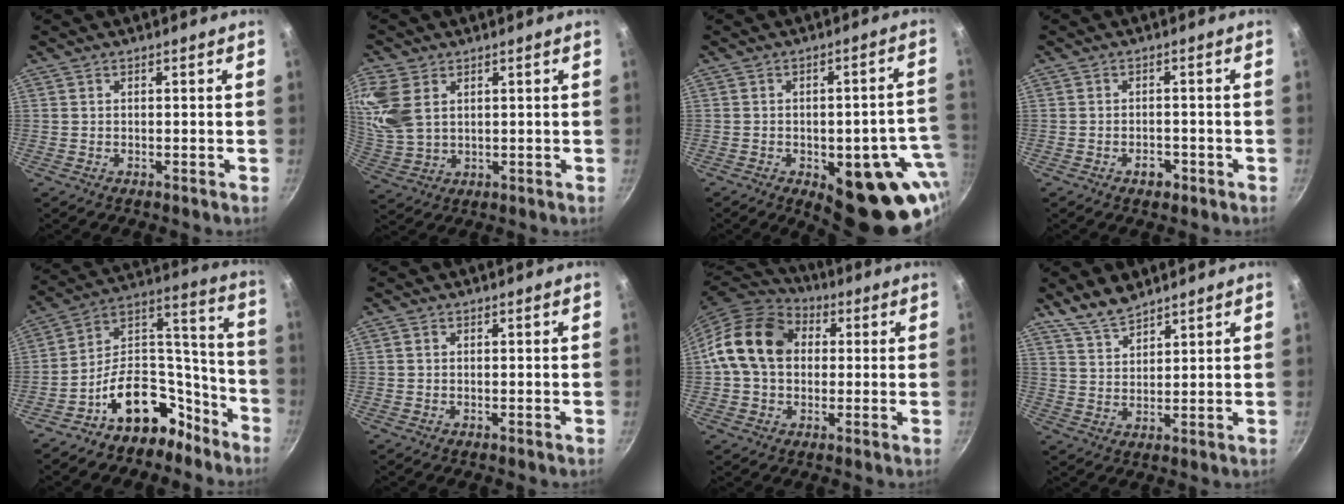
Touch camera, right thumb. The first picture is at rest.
{"total": 10.5, "force": [3.8, 6.9, 7.0], "torque": [-0.144, -0.009, 0.085]}
{"total": 19.7, "force": [-5.6, 8.8, 16.7], "torque": [-0.139, 0.007, -0.064]}
{"total": 2.8, "force": [-1.5, 1.8, 1.6], "torque": [-0.013, 0.015, -0.018]}
{"total": 18.2, "force": [-11.6, 10.9, 8.7], "torque": [-0.072, 0.132, -0.181]}
{"total": 0.7, "force": [0.1, 0.6, 0.3], "torque": [-0.004, 0.004, 0.001]}
{"total": 16.1, "force": [2.2, 12.5, 9.9], "torque": [-0.155, 0.029, 0.024]}
{"total": 6.4, "force": [5.5, 2.2, 2.4], "torque": [-0.038, -0.028, 0.111]}